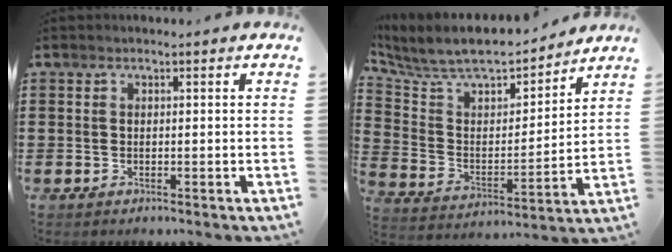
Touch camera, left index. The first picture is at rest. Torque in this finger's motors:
{"motor_torque": [2.14, 0.00, 0.52, 0.14]}